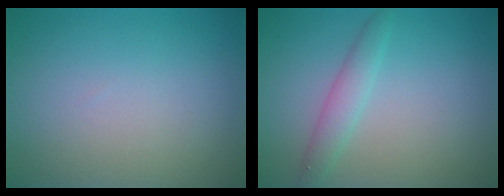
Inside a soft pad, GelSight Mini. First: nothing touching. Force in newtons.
{"total": 2.1, "press": 2.1, "slide": 0.1}